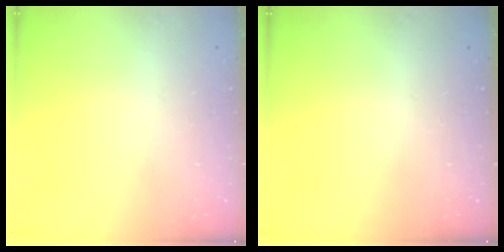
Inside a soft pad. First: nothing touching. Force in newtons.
{"total": 0.0}